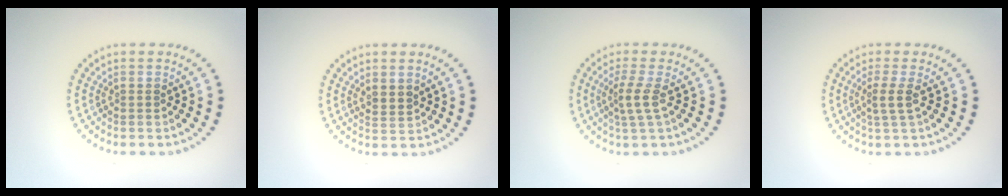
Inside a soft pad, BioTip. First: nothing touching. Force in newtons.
{"total": 1.5, "press": 1.2, "slide": 1.0}
{"total": 2.2, "press": 1.6, "slide": 1.5}
{"total": 1.7, "press": 1.4, "slide": 1.0}